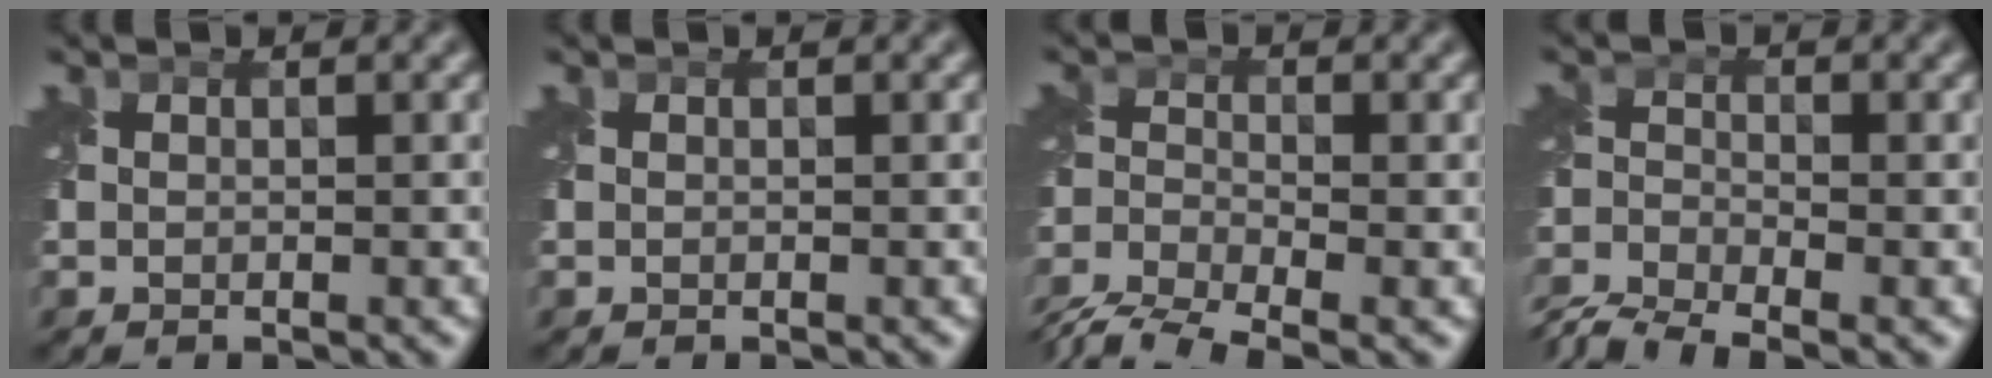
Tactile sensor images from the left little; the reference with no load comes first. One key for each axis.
{"total": 0.0}
{"total": 8.0, "fx": -6.6, "fy": 2.6, "fz": 3.7, "tx": -0.084, "ty": -0.029, "tz": -0.116}
{"total": 7.2, "fx": -6.1, "fy": 2.2, "fz": 3.0, "tx": -0.068, "ty": -0.027, "tz": -0.111}